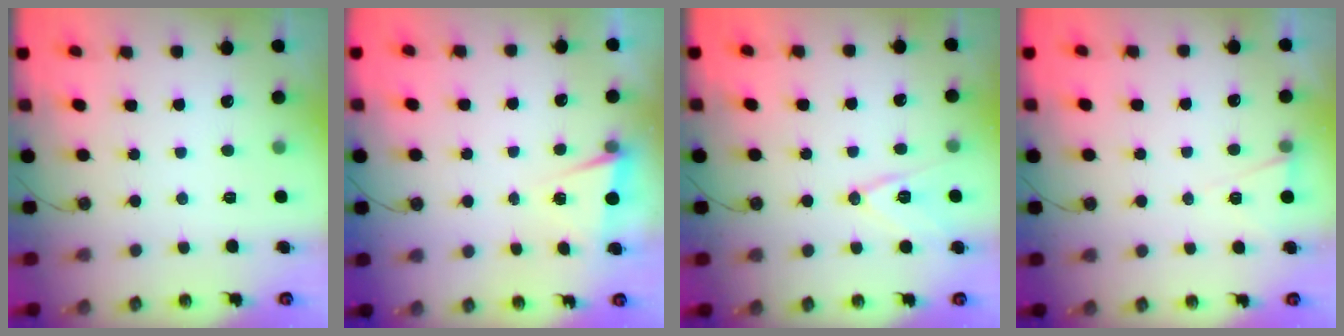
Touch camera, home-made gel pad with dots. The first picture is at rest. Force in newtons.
{"total": 2.3, "press": 2.0, "slide": 1.1}
{"total": 11.1, "press": 10.6, "slide": 3.4}
{"total": 5.2, "press": 3.1, "slide": 4.2}